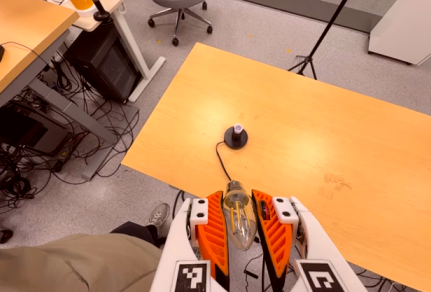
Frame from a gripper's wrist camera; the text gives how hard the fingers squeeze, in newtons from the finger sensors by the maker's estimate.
{"total": 20.9, "left": 22.4, "right": 19.4}